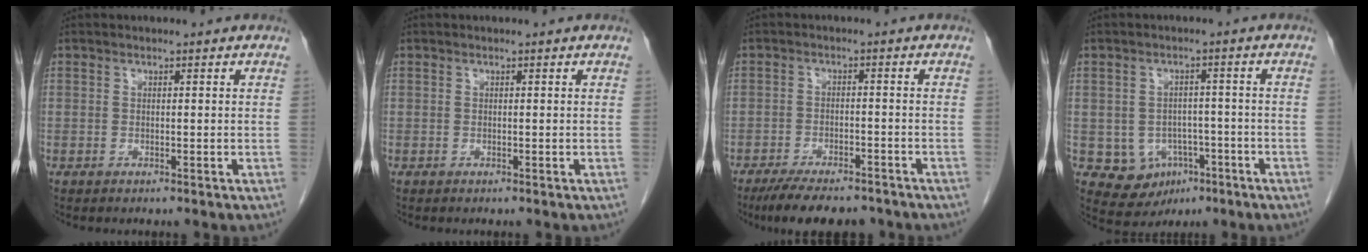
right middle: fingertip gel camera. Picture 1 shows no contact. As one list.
[{"total": 0.0}, {"total": 10.8, "force": [-9.1, 2.9, 5.0], "torque": [-0.075, -0.007, -0.134]}, {"total": 6.8, "force": [-2.6, 5.9, 2.3], "torque": [-0.036, 0.010, -0.023]}]